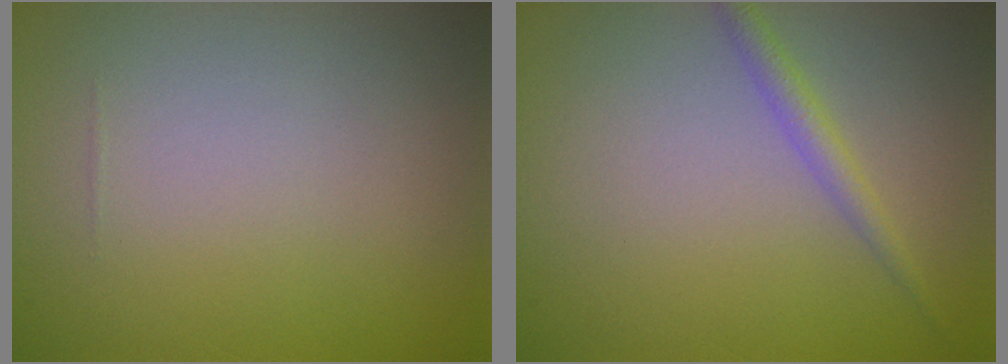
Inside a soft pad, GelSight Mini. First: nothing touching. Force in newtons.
{"total": 1.7, "press": 1.7, "slide": 0.1}